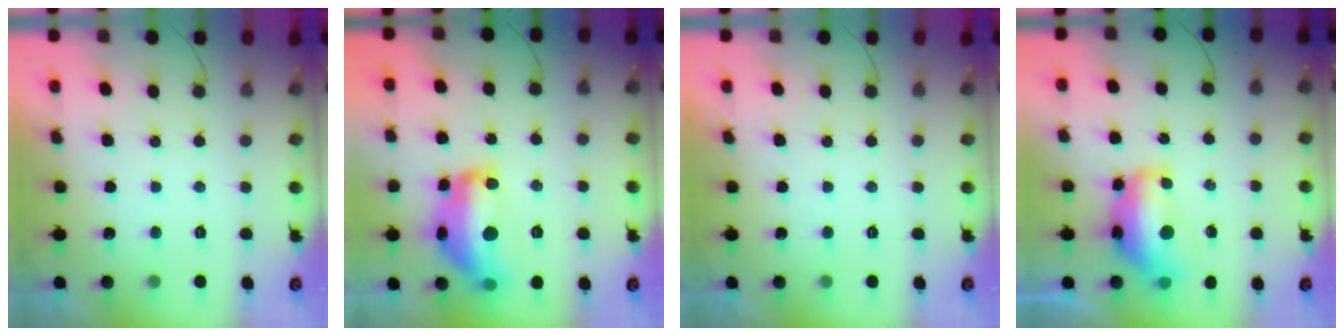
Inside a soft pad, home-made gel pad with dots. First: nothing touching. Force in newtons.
{"total": 18.8, "press": 18.8, "slide": 1.1}
{"total": 0.0}
{"total": 13.4, "press": 13.3, "slide": 1.4}